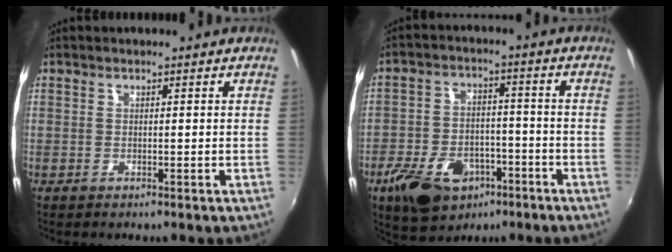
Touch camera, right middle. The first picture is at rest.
{"total": 14.8, "force": [-8.4, 9.0, 8.3], "torque": [-0.184, -0.003, -0.130]}